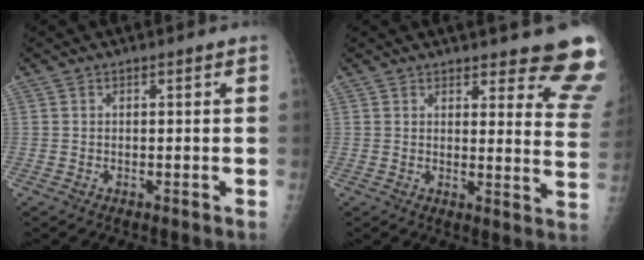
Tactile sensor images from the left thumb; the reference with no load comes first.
{"total": 13.3, "force": [11.6, 3.0, 5.6], "torque": [-0.018, -0.089, 0.109]}